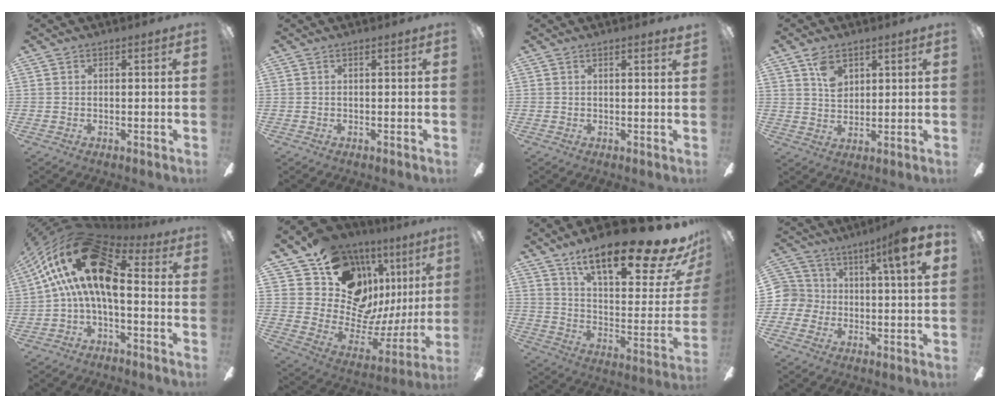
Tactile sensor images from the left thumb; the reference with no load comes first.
{"total": 0.0}
{"total": 0.9, "force": [0.8, 0.0, 0.4], "torque": [-0.002, -0.003, 0.013]}
{"total": 5.9, "force": [3.2, 3.7, 3.3], "torque": [-0.052, -0.001, 0.054]}
{"total": 22.4, "force": [5.9, 10.9, 18.6], "torque": [-0.343, -0.017, 0.109]}
{"total": 16.5, "force": [10.8, 10.9, 6.0], "torque": [-0.105, -0.100, 0.221]}
{"total": 23.5, "force": [16.7, 6.1, 15.4], "torque": [-0.221, -0.111, 0.266]}
{"total": 8.3, "force": [2.2, 4.9, 6.4], "torque": [-0.098, 0.003, 0.030]}